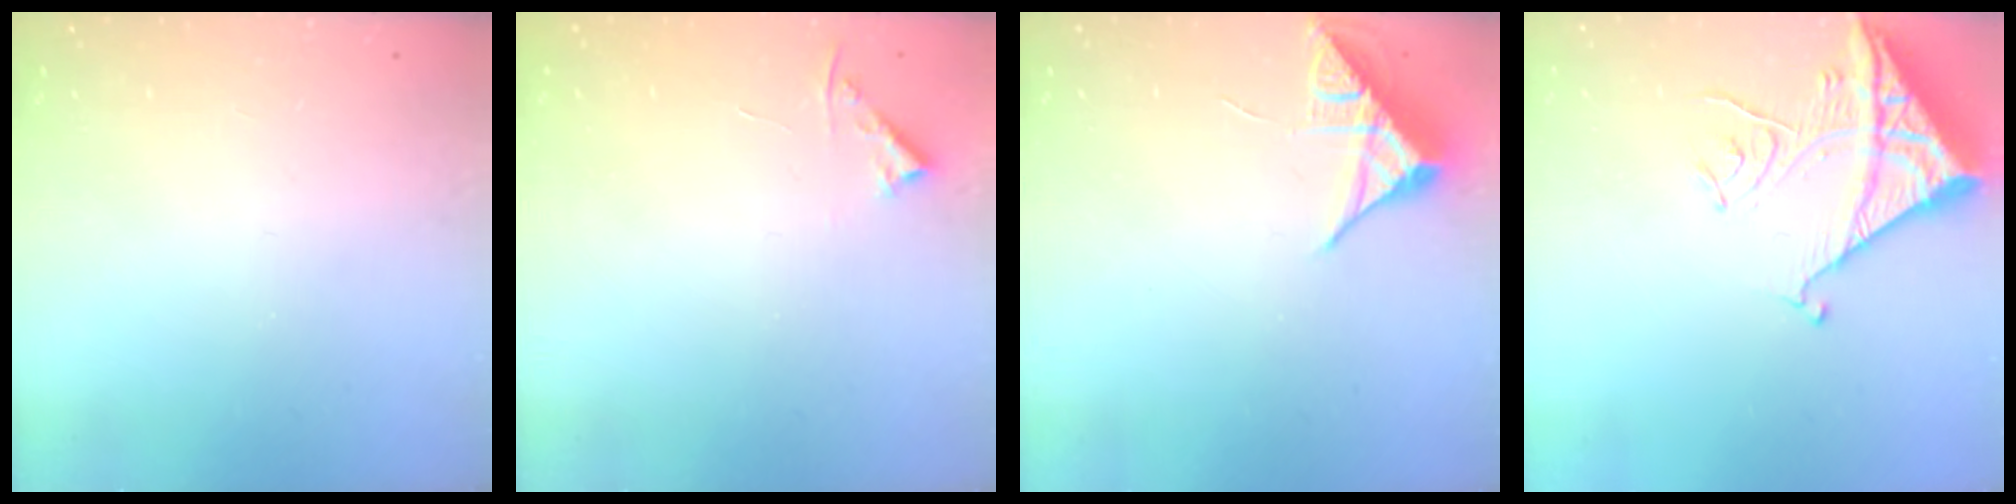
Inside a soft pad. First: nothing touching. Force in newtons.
{"total": 3.8, "press": 3.8, "slide": 0.6}
{"total": 7.7, "press": 7.7, "slide": 0.4}
{"total": 13.7, "press": 13.6, "slide": 1.1}